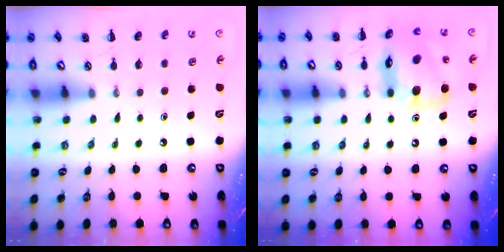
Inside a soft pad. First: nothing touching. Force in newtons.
{"total": 17.1, "press": 16.3, "slide": 5.0}